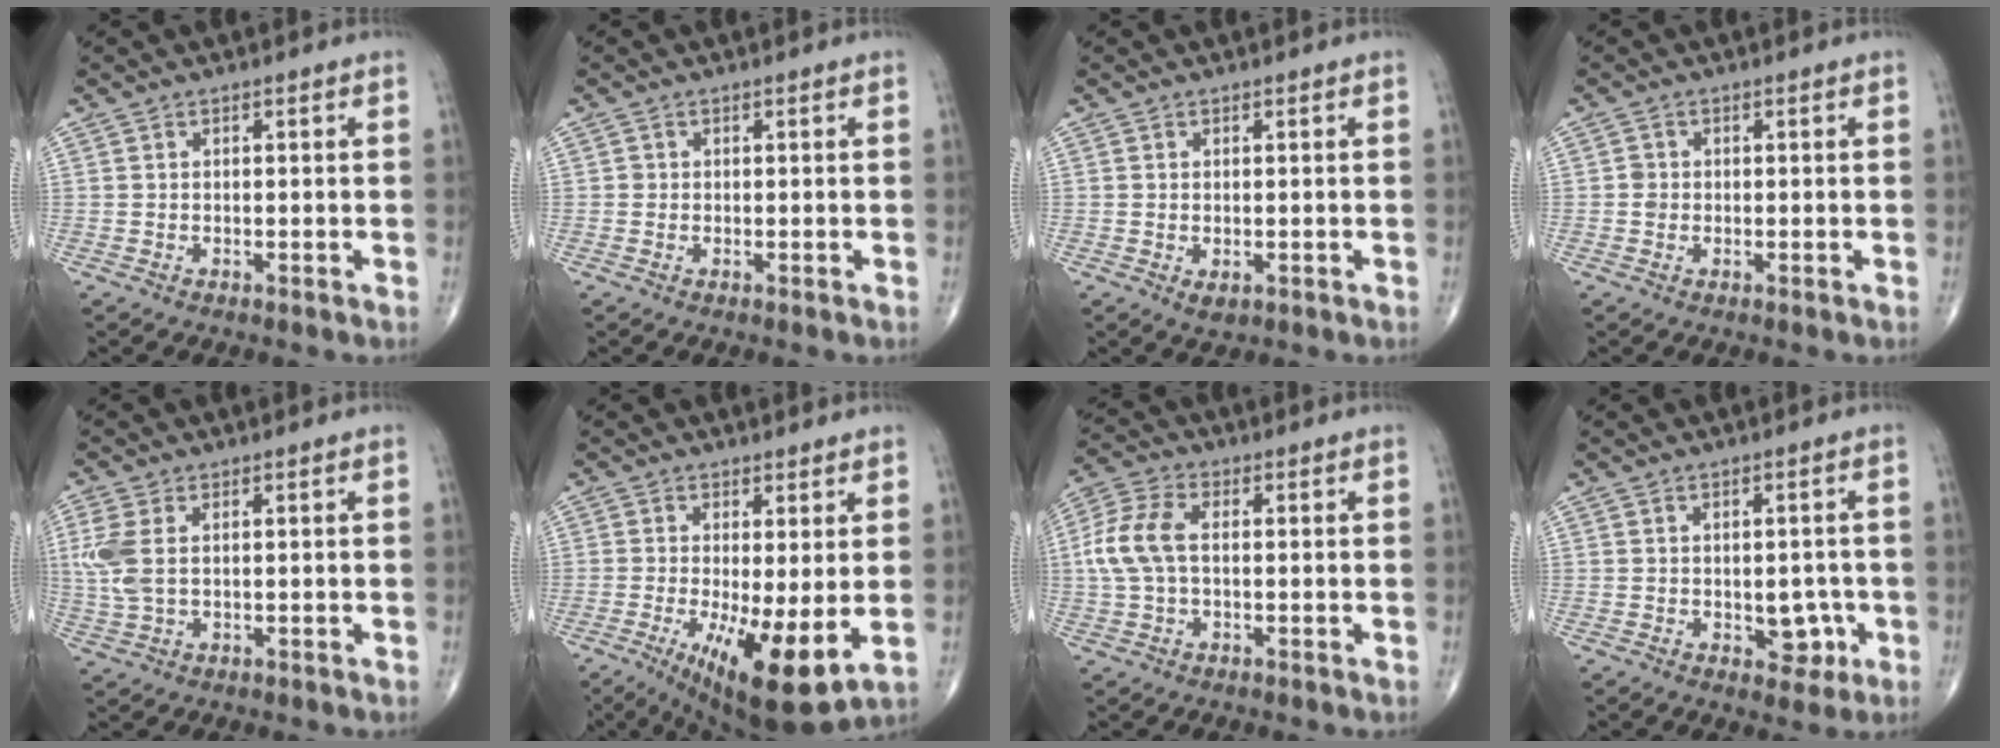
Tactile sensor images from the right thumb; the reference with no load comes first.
{"total": 0.6, "force": [0.0, 0.6, 0.1], "torque": [0.004, 0.003, -0.002]}
{"total": 1.9, "force": [-0.4, 1.2, 1.4], "torque": [-0.018, -0.004, -0.001]}
{"total": 1.4, "force": [-0.2, 1.4, 0.4], "torque": [0.001, 0.005, -0.005]}
{"total": 6.1, "force": [1.0, 3.5, 4.9], "torque": [-0.138, 0.007, 0.024]}
{"total": 12.7, "force": [-2.2, 3.7, 11.9], "torque": [-0.199, -0.026, -0.023]}
{"total": 8.6, "force": [0.4, 5.0, 7.0], "torque": [-0.168, 0.021, 0.005]}
{"total": 5.0, "force": [-1.3, 3.3, 3.6], "torque": [-0.012, 0.002, -0.011]}